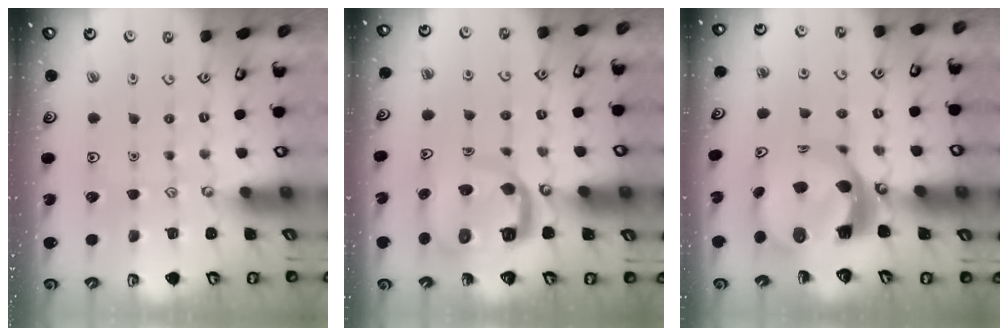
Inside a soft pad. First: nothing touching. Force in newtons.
{"total": 9.6, "press": 9.6, "slide": 1.2}
{"total": 10.1, "press": 10.0, "slide": 1.5}